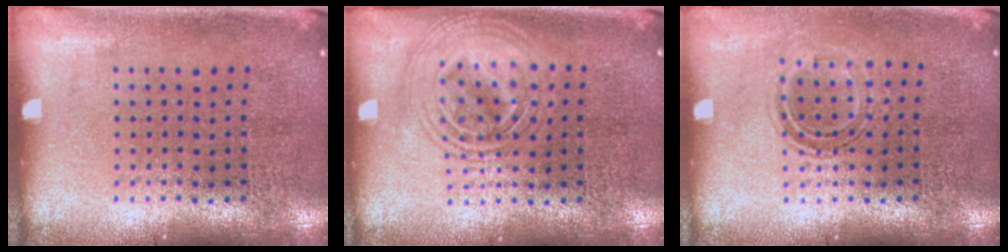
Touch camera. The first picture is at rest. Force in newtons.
{"total": 2.6, "press": 2.6, "slide": 0.3}
{"total": 1.1, "press": 1.0, "slide": 0.5}